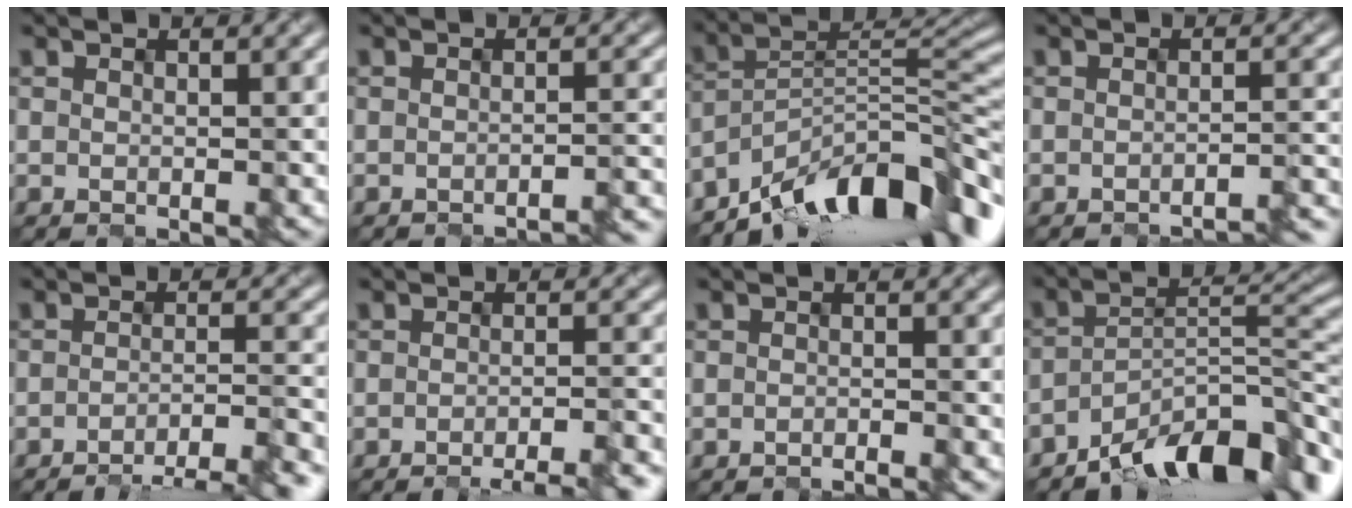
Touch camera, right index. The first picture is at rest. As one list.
[{"total": 2.4, "force": [-2.0, 0.3, 1.4], "torque": [-0.007, 0.002, -0.034]}, {"total": 12.3, "force": [-9.6, 3.5, 6.9], "torque": [-0.095, 0.024, -0.174]}, {"total": 3.1, "force": [-2.7, 0.3, 1.6], "torque": [-0.011, 0.004, -0.042]}, {"total": 5.7, "force": [-4.4, 0.7, 3.7], "torque": [-0.047, 0.005, -0.061]}, {"total": 4.9, "force": [-3.4, 0.7, 3.5], "torque": [-0.037, 0.001, -0.045]}, {"total": 1.3, "force": [-1.3, 0.0, 0.3], "torque": [0.004, -0.005, -0.025]}, {"total": 10.3, "force": [-7.3, 3.0, 6.5], "torque": [-0.093, 0.008, -0.135]}]